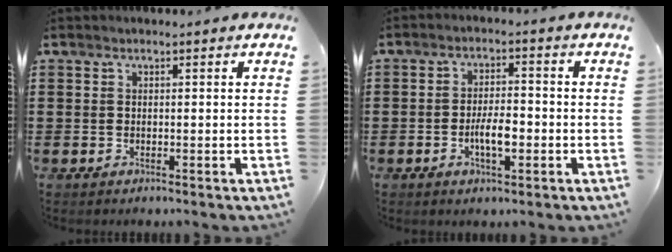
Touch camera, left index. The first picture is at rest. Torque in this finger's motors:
{"motor_torque": [0.23, 0.07, 0.20, 0.09]}